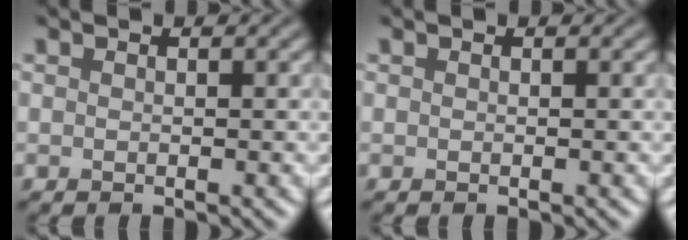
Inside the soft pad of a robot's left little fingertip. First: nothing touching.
{"total": 0.0}